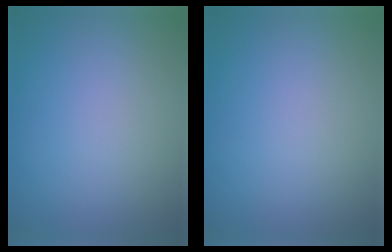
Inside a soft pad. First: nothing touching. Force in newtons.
{"total": 0.0}